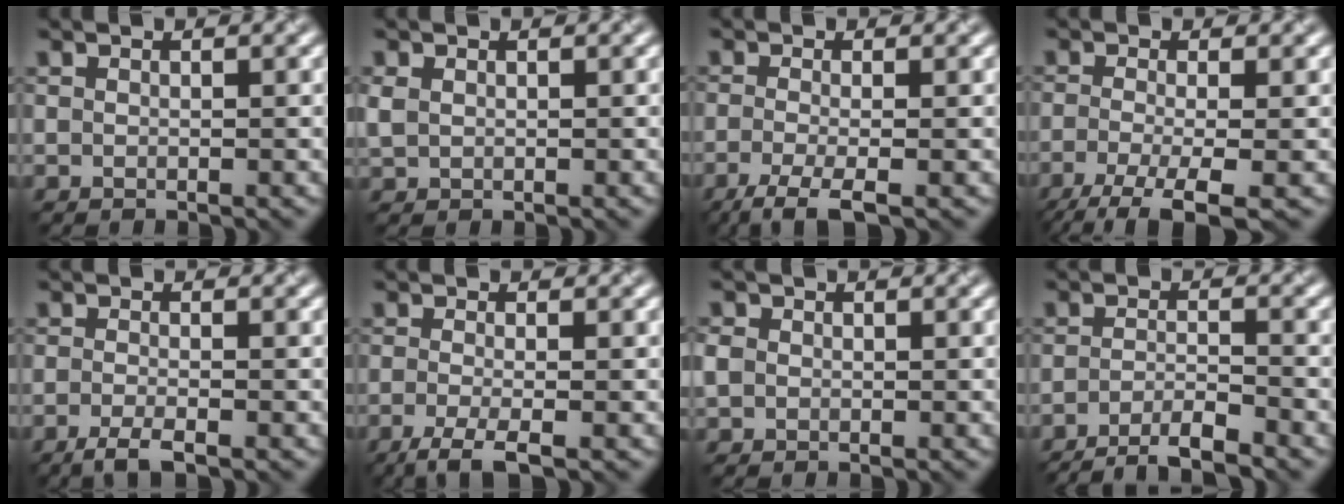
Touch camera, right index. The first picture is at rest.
{"total": 1.3, "force": [0.4, 1.0, 0.7], "torque": [-0.017, 0.002, 0.010]}
{"total": 3.7, "force": [-2.1, 0.9, 2.9], "torque": [-0.054, -0.008, -0.049]}
{"total": 5.7, "force": [-3.2, 1.5, 4.4], "torque": [-0.076, -0.010, -0.066]}
{"total": 2.3, "force": [-1.5, 0.5, 1.7], "torque": [-0.036, -0.005, -0.034]}
{"total": 3.3, "force": [-1.9, 0.7, 2.6], "torque": [-0.050, -0.008, -0.046]}
{"total": 1.6, "force": [0.1, 1.5, 0.6], "torque": [-0.011, 0.000, -0.003]}
{"total": 4.8, "force": [-3.8, 0.9, 2.9], "torque": [-0.042, 0.001, -0.073]}